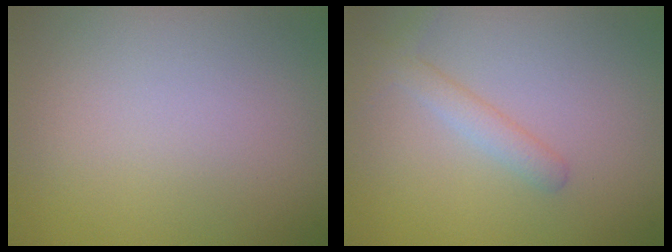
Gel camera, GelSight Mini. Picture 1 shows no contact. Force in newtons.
{"total": 1.9, "press": 1.9, "slide": 0.0}